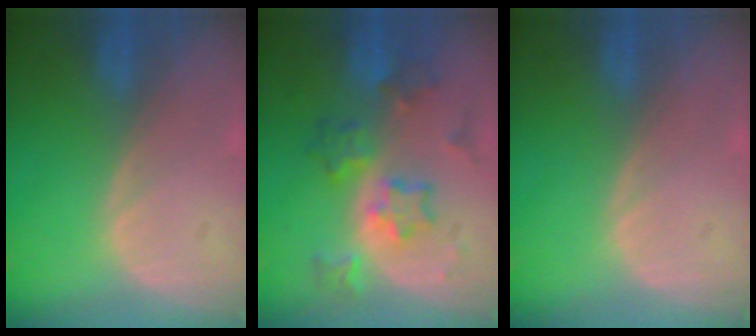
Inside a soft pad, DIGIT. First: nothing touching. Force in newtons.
{"total": 7.1, "press": 7.1, "slide": 0.3}
{"total": 0.0}